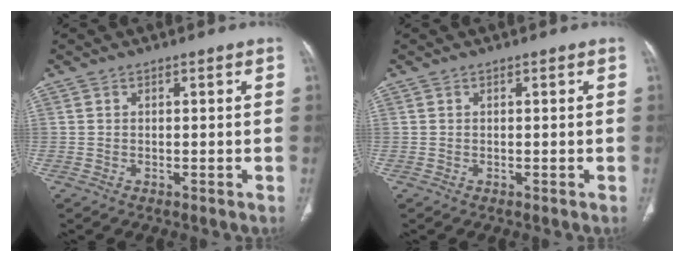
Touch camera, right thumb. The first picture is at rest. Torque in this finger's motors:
{"motor_torque": [-0.57, -0.11, -0.37, 0.37, 0.04]}